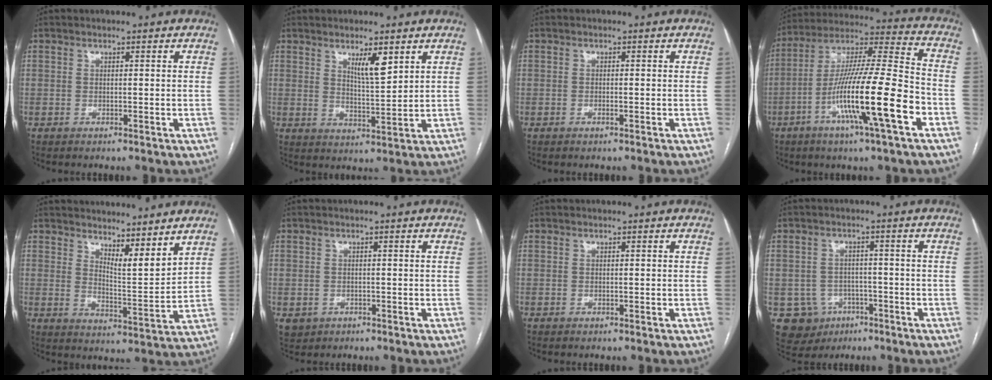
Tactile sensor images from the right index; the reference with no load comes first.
{"total": 5.0, "force": [3.0, 0.8, 4.0], "torque": [-0.071, -0.008, 0.055]}
{"total": 0.7, "force": [-0.3, 0.1, 0.6], "torque": [-0.013, 0.000, -0.004]}
{"total": 18.9, "force": [-7.0, 0.4, 17.6], "torque": [-0.318, -0.010, -0.125]}
{"total": 7.8, "force": [6.6, 1.3, 3.8], "torque": [-0.063, -0.017, 0.111]}
{"total": 2.8, "force": [-1.0, 2.6, 0.5], "torque": [-0.007, 0.001, -0.008]}
{"total": 0.0}
{"total": 7.4, "force": [-2.9, 6.7, 1.2], "torque": [-0.027, 0.009, -0.033]}